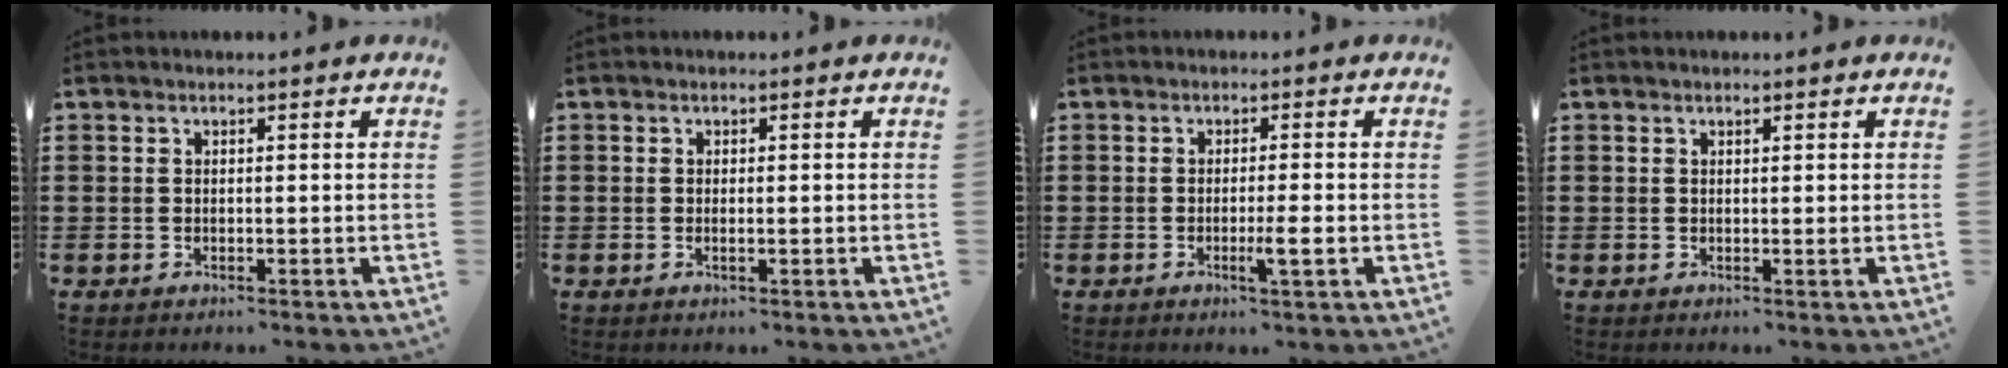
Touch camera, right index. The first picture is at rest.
{"total": 0.8, "force": [-0.1, 0.2, 0.8], "torque": [-0.014, 0.000, -0.002]}
{"total": 3.4, "force": [-1.1, -0.1, 3.3], "torque": [-0.053, -0.009, -0.021]}
{"total": 0.5, "force": [0.2, 0.0, 0.5], "torque": [-0.009, -0.001, 0.005]}